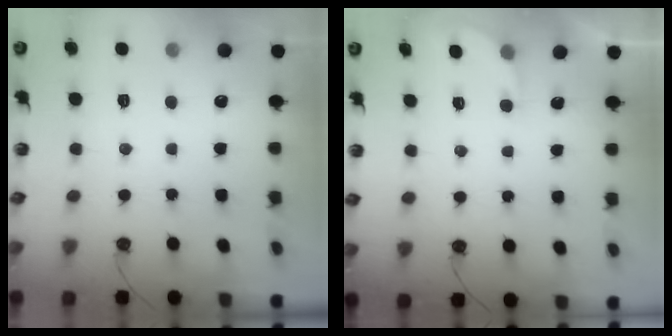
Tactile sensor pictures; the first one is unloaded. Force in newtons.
{"total": 2.6, "press": 2.6, "slide": 0.1}